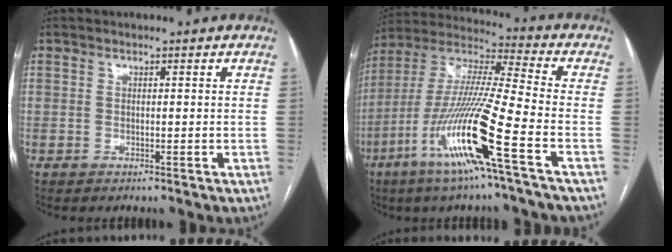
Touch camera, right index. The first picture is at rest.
{"total": 17.9, "force": [-8.0, -0.9, 16.0], "torque": [-0.333, -0.027, -0.159]}